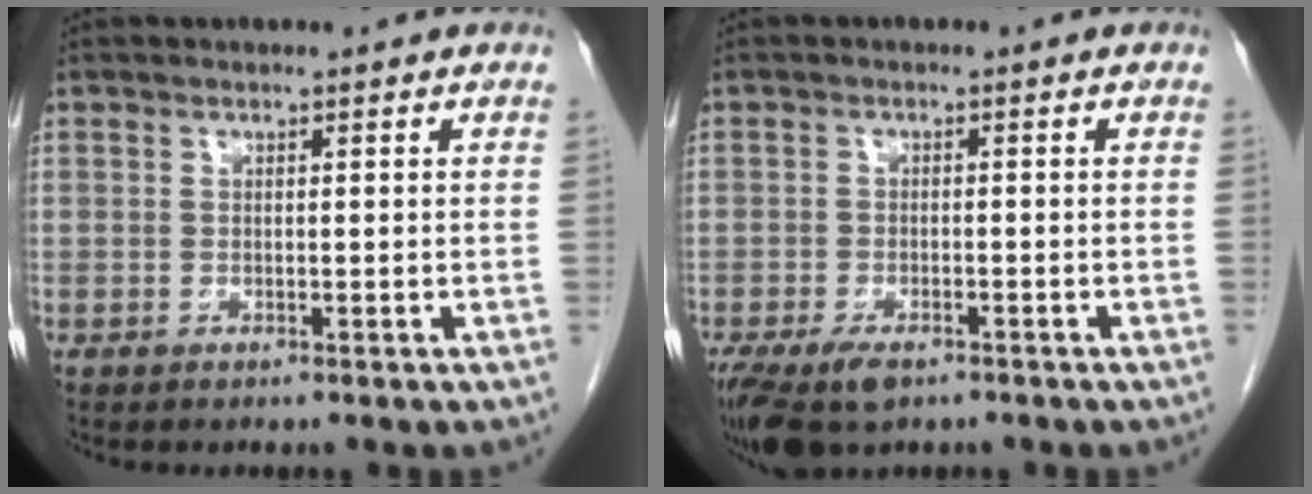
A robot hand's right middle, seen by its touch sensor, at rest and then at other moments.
{"total": 7.6, "force": [-5.2, 3.3, 4.6], "torque": [-0.086, -0.012, -0.086]}